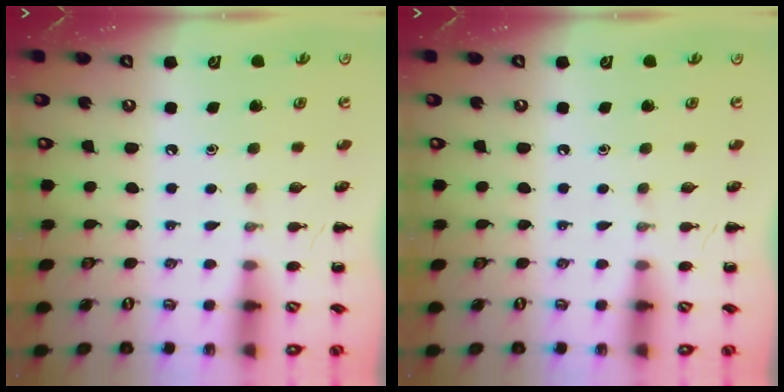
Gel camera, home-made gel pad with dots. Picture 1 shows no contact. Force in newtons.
{"total": 0.0}